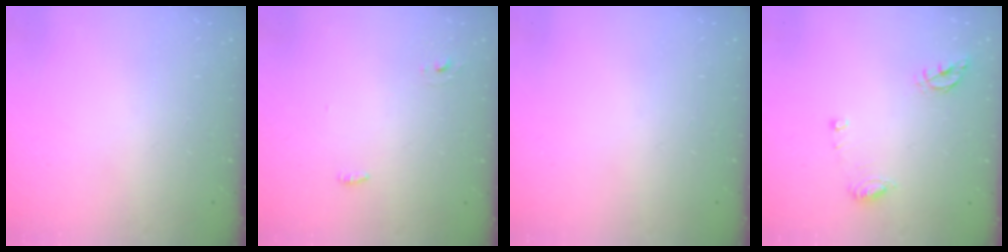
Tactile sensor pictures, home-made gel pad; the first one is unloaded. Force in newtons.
{"total": 3.1, "press": 2.8, "slide": 1.2}
{"total": 0.0}
{"total": 7.9, "press": 7.8, "slide": 0.9}